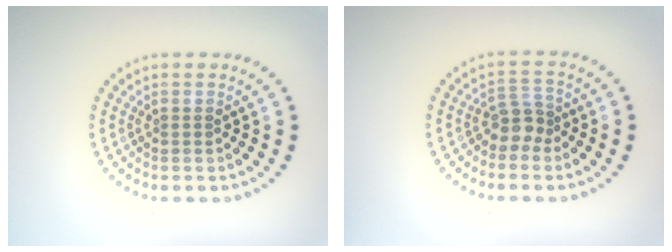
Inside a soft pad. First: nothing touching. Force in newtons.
{"total": 2.3, "press": 1.8, "slide": 1.5}